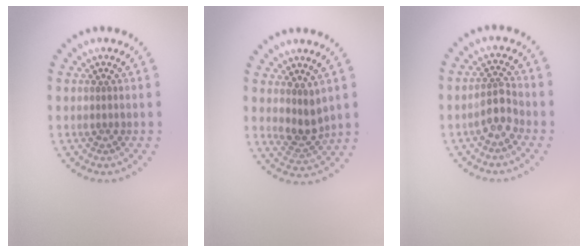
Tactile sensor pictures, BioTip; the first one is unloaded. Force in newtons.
{"total": 2.4, "press": 2.0, "slide": 1.3}
{"total": 2.5, "press": 2.2, "slide": 1.1}